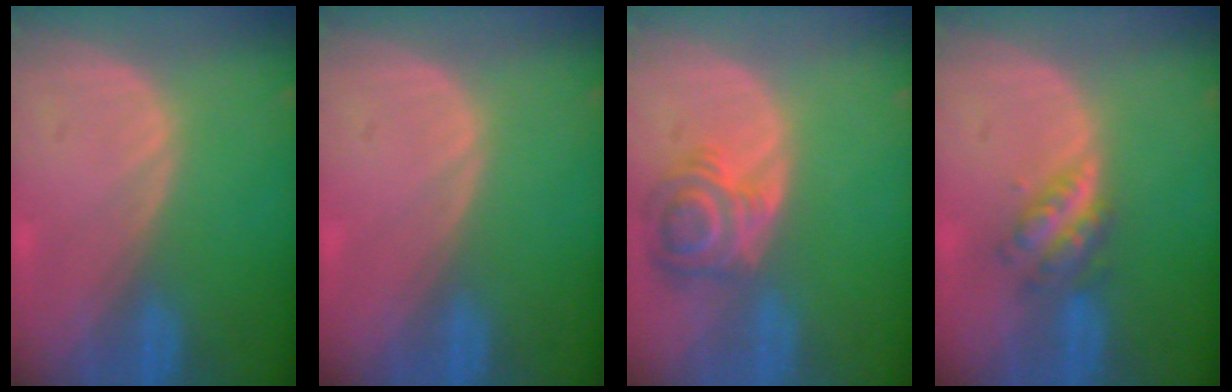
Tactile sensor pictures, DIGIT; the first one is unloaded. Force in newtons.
{"total": 0.0}
{"total": 5.8, "press": 5.8, "slide": 0.3}
{"total": 4.7, "press": 4.4, "slide": 1.5}